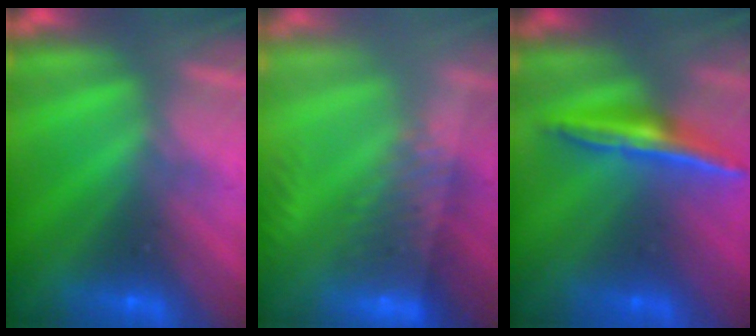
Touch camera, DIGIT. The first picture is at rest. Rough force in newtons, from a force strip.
{"total": 6.3}
{"total": 1.5}